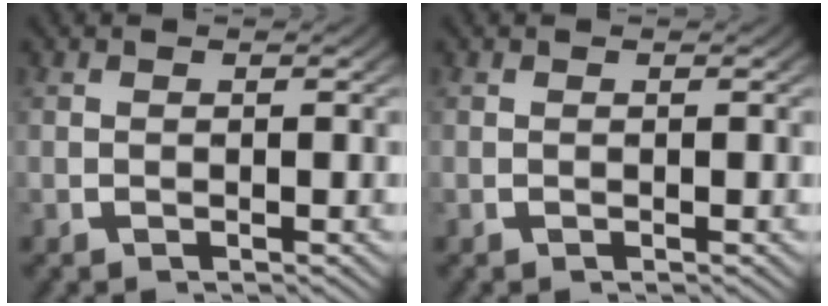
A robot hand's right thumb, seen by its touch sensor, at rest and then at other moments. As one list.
[{"total": 0.0}]